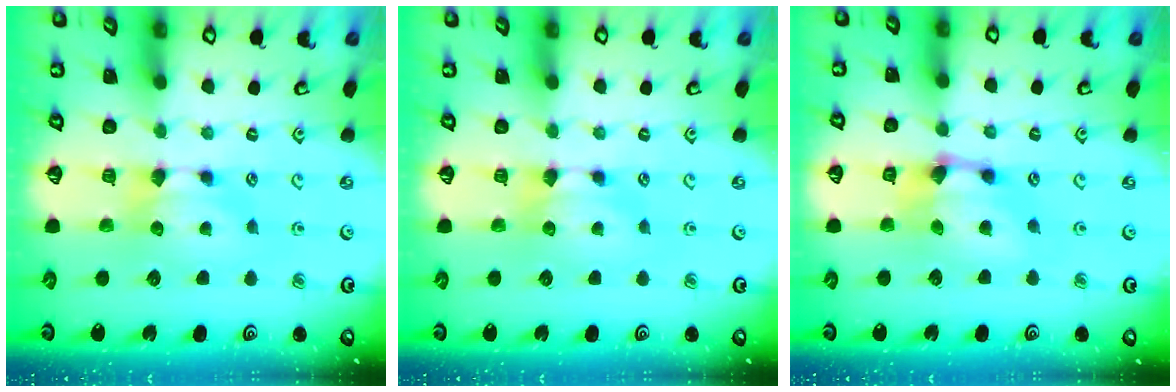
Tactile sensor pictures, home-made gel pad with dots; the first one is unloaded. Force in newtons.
{"total": 0.0}
{"total": 3.4, "press": 2.7, "slide": 2.1}